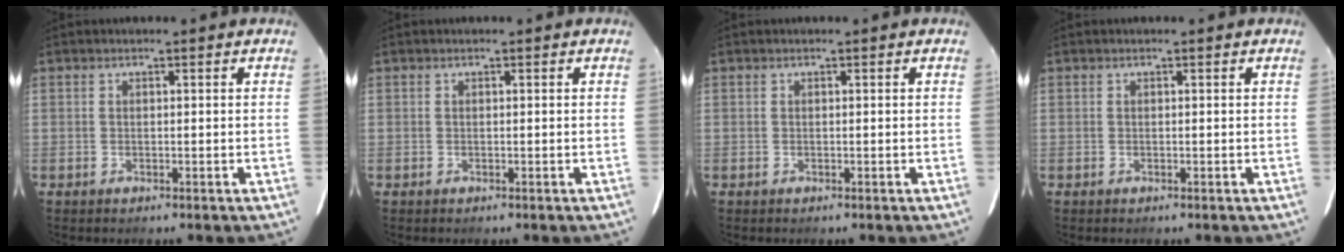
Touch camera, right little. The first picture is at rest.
{"total": 0.0}
{"total": 0.0}
{"total": 0.0}